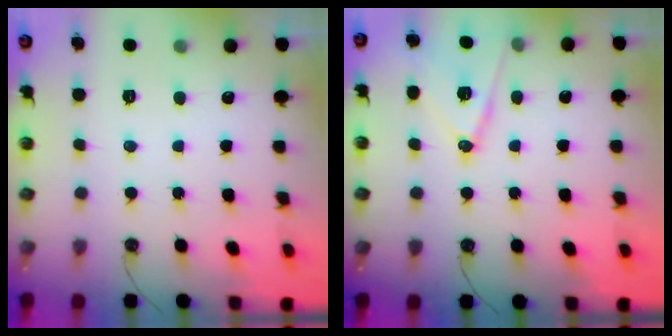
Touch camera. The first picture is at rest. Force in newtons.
{"total": 12.5, "press": 11.9, "slide": 3.9}